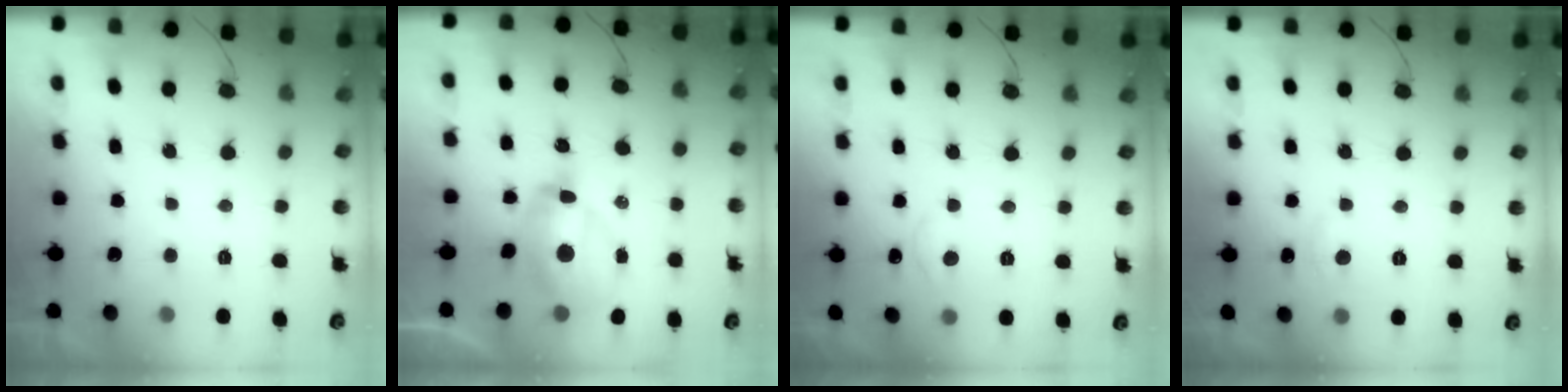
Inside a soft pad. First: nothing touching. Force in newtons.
{"total": 11.2, "press": 11.1, "slide": 1.1}
{"total": 6.8, "press": 6.7, "slide": 0.7}
{"total": 5.0, "press": 5.0, "slide": 0.7}